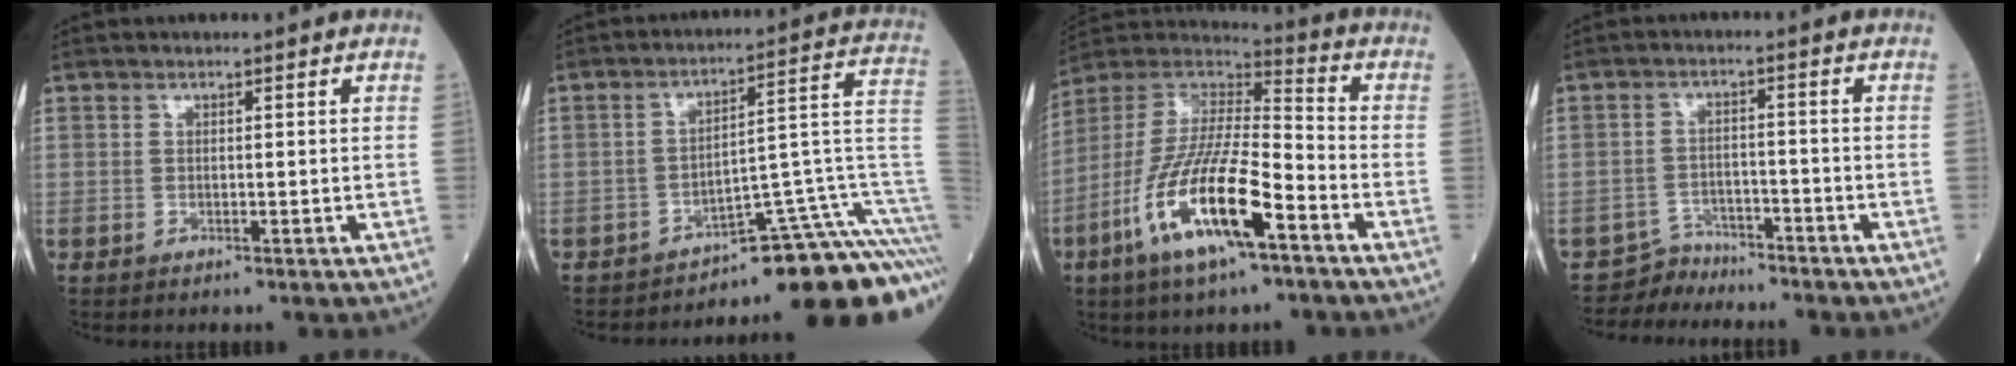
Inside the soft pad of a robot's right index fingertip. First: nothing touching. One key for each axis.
{"total": 16.2, "fx": -13.2, "fy": 0.2, "fz": 9.5, "tx": -0.051, "ty": 0.069, "tz": -0.181}
{"total": 18.8, "fx": -8.6, "fy": 4.1, "fz": 16.2, "tx": -0.353, "ty": -0.024, "tz": -0.161}
{"total": 4.8, "fx": -4.4, "fy": 1.6, "fz": -0.8, "tx": 0.009, "ty": 0.003, "tz": -0.078}